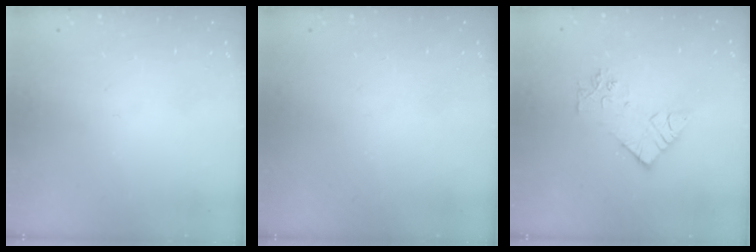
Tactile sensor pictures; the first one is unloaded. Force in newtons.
{"total": 0.0}
{"total": 10.2, "press": 10.1, "slide": 0.9}